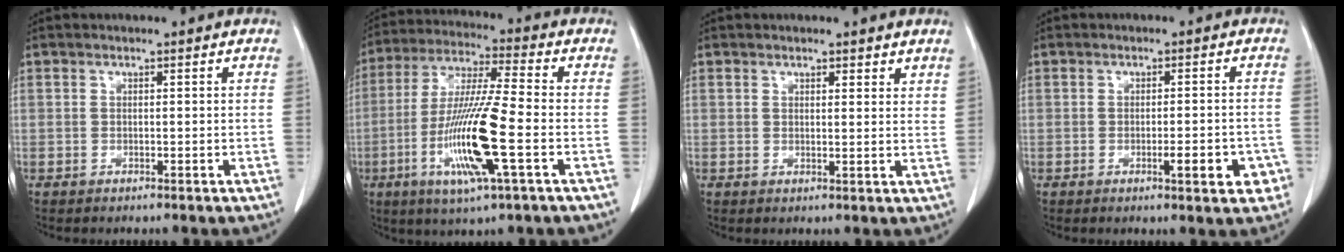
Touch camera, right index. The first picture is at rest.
{"total": 15.0, "force": [-4.3, 0.4, 14.4], "torque": [-0.293, -0.018, -0.084]}
{"total": 3.2, "force": [2.7, 0.9, 1.4], "torque": [-0.016, -0.007, 0.031]}
{"total": 5.2, "force": [-2.0, 1.2, 4.7], "torque": [-0.056, -0.002, -0.024]}